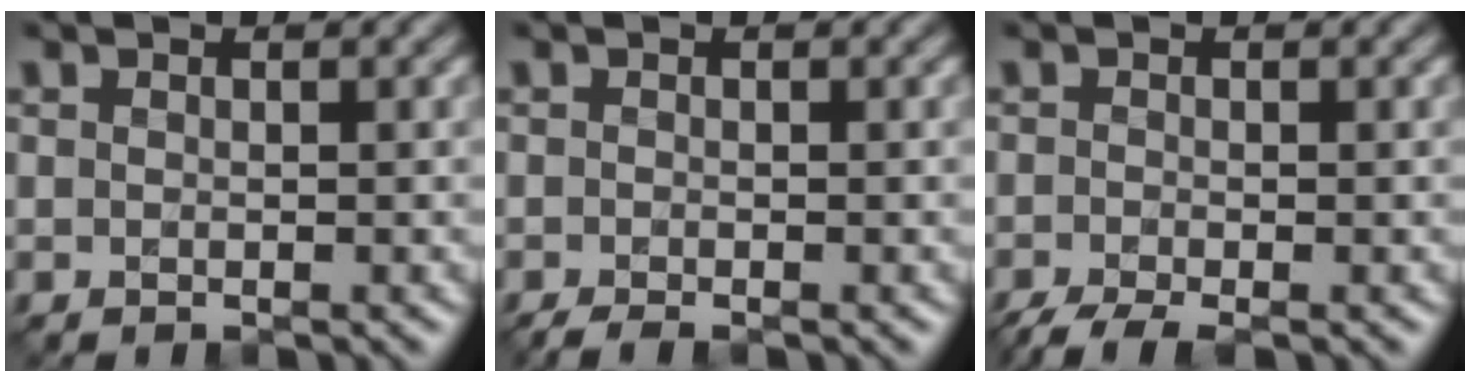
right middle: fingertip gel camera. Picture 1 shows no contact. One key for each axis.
{"total": 1.5, "fx": -1.2, "fy": 0.2, "fz": 0.8, "tx": -0.013, "ty": -0.003, "tz": -0.023}
{"total": 3.2, "fx": -2.5, "fy": 0.6, "fz": 2.0, "tx": -0.037, "ty": -0.010, "tz": -0.052}